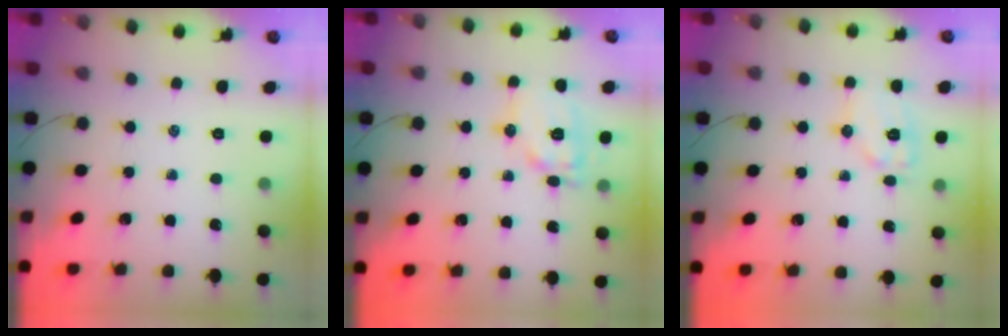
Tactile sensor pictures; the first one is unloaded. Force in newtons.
{"total": 12.4, "press": 12.4, "slide": 0.4}
{"total": 8.9, "press": 8.9, "slide": 0.1}